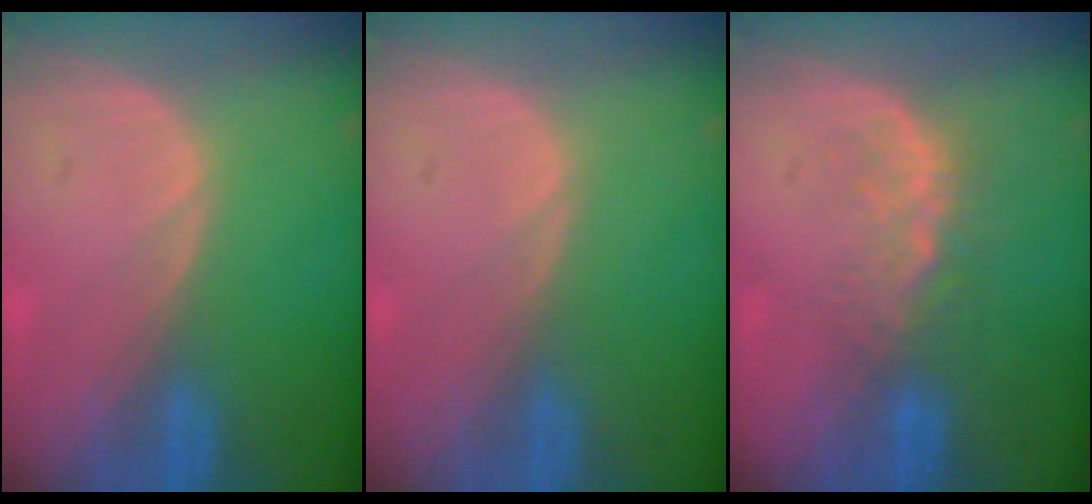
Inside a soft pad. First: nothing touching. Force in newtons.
{"total": 0.0}
{"total": 4.4, "press": 4.0, "slide": 1.9}